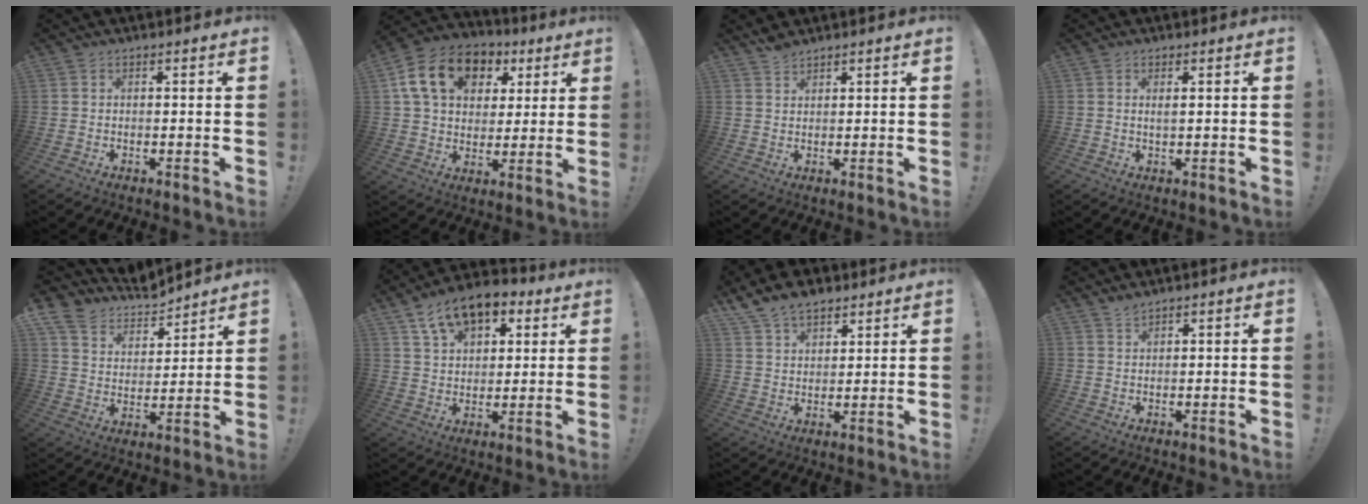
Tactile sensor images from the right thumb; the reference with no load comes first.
{"total": 17.7, "force": [6.9, 12.7, 10.2], "torque": [-0.165, -0.010, 0.132]}
{"total": 2.7, "force": [2.4, 0.8, 0.9], "torque": [-0.020, -0.014, 0.045]}
{"total": 1.3, "force": [0.6, 0.0, 1.2], "torque": [-0.016, -0.005, 0.007]}
{"total": 9.1, "force": [8.0, 4.3, 0.3], "torque": [-0.032, -0.077, 0.152]}
{"total": 13.6, "force": [7.9, 8.2, 7.4], "torque": [-0.122, -0.034, 0.148]}
{"total": 9.0, "force": [7.0, 4.8, 2.8], "torque": [-0.049, -0.038, 0.135]}
{"total": 1.7, "force": [1.6, 0.3, 0.6], "torque": [-0.011, -0.007, 0.030]}